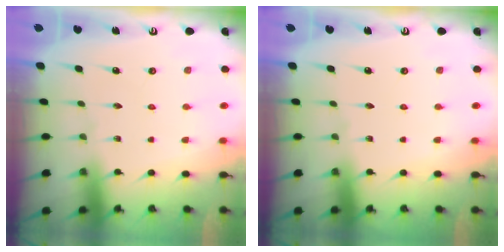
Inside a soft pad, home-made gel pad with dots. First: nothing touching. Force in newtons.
{"total": 0.0}